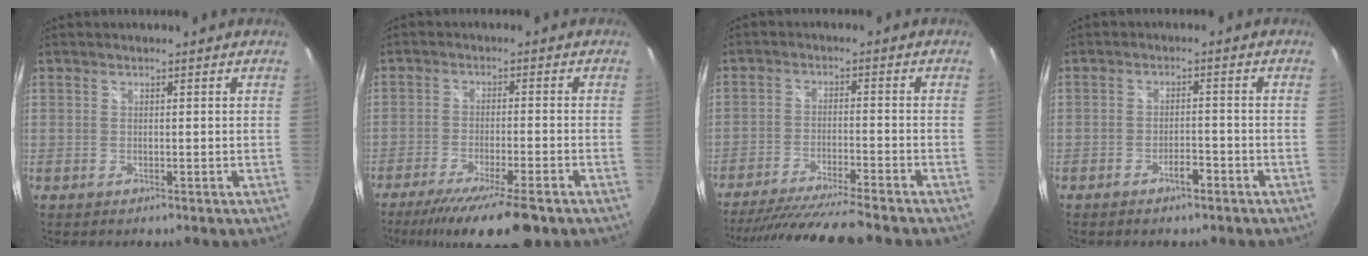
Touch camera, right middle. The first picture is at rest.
{"total": 13.5, "force": [-10.3, 1.1, 8.6], "torque": [-0.165, -0.037, -0.163]}
{"total": 14.2, "force": [-12.7, -0.5, 6.4], "torque": [-0.134, -0.019, -0.210]}
{"total": 2.9, "force": [-2.1, 1.0, 1.7], "torque": [-0.036, 0.002, -0.033]}